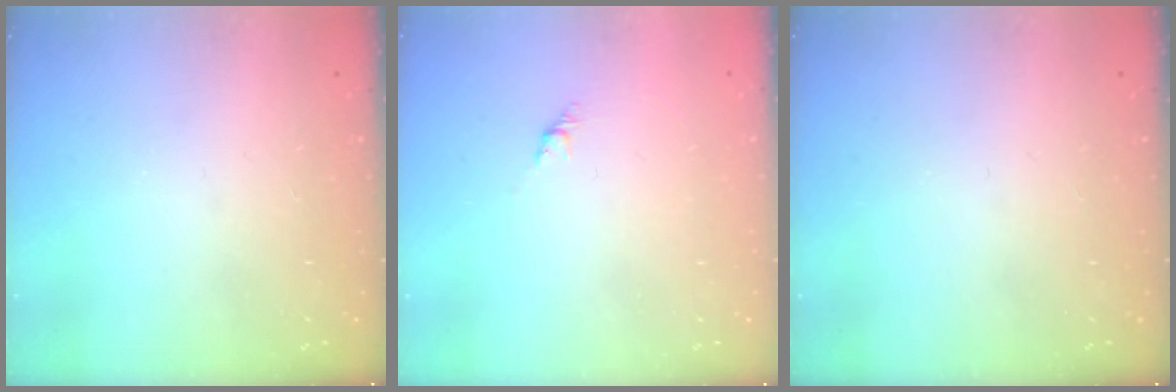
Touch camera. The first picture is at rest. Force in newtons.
{"total": 2.7, "press": 2.6, "slide": 0.7}
{"total": 0.0}